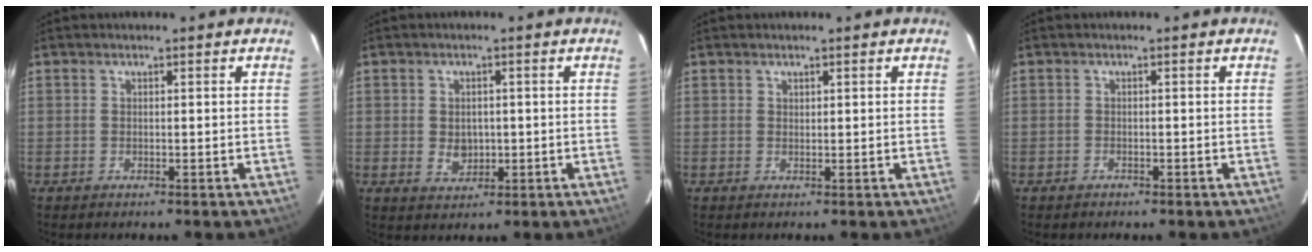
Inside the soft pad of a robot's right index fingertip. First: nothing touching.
{"total": 4.0, "force": [-0.4, 3.3, 2.3], "torque": [-0.040, -0.001, 0.000]}
{"total": 0.6, "force": [0.5, 0.4, 0.1], "torque": [-0.002, 0.002, 0.010]}
{"total": 0.9, "force": [-0.7, 0.6, 0.0], "torque": [-0.002, 0.003, -0.008]}